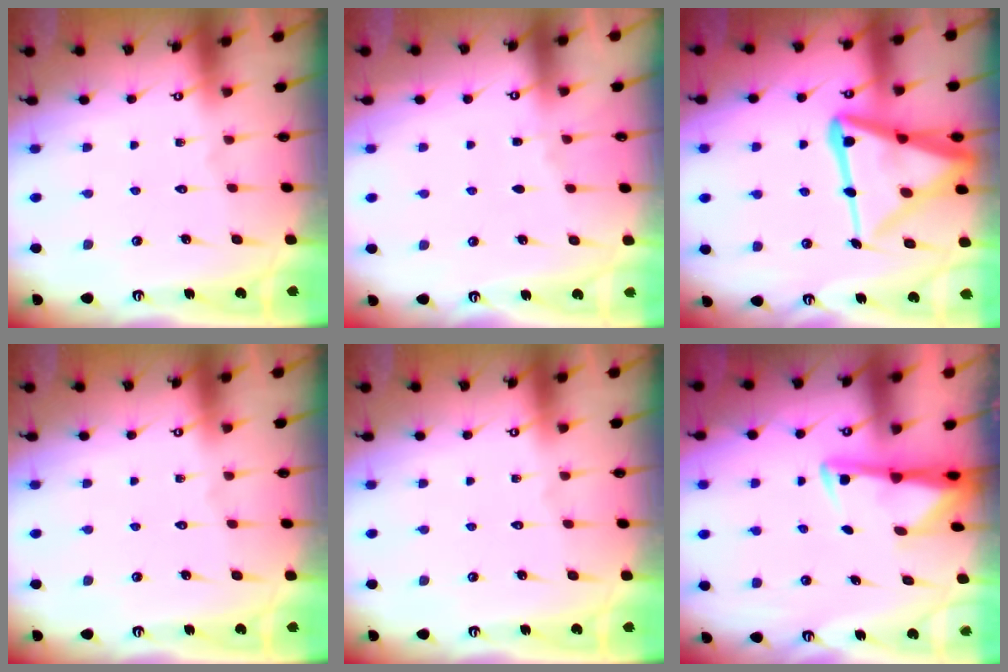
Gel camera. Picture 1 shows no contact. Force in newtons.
{"total": 2.9, "press": 2.9, "slide": 0.5}
{"total": 18.8, "press": 18.7, "slide": 2.2}
{"total": 0.0}
{"total": 0.0}
{"total": 3.0, "press": 2.9, "slide": 0.5}